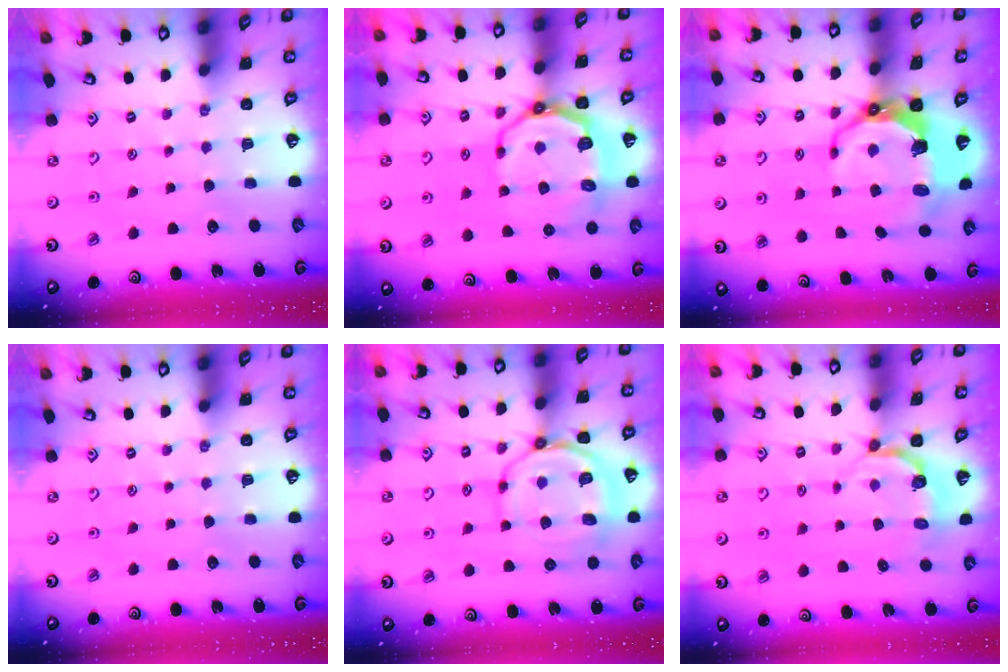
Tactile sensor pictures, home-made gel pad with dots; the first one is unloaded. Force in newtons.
{"total": 13.3, "press": 12.7, "slide": 3.9}
{"total": 9.3, "press": 7.9, "slide": 5.0}
{"total": 0.0}
{"total": 11.6, "press": 11.5, "slide": 1.7}
{"total": 4.8, "press": 3.7, "slide": 3.0}